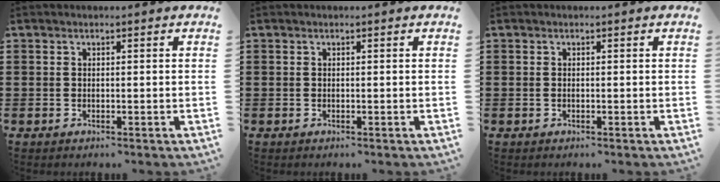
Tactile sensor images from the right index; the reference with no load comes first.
{"total": 0.0}
{"total": 0.0}